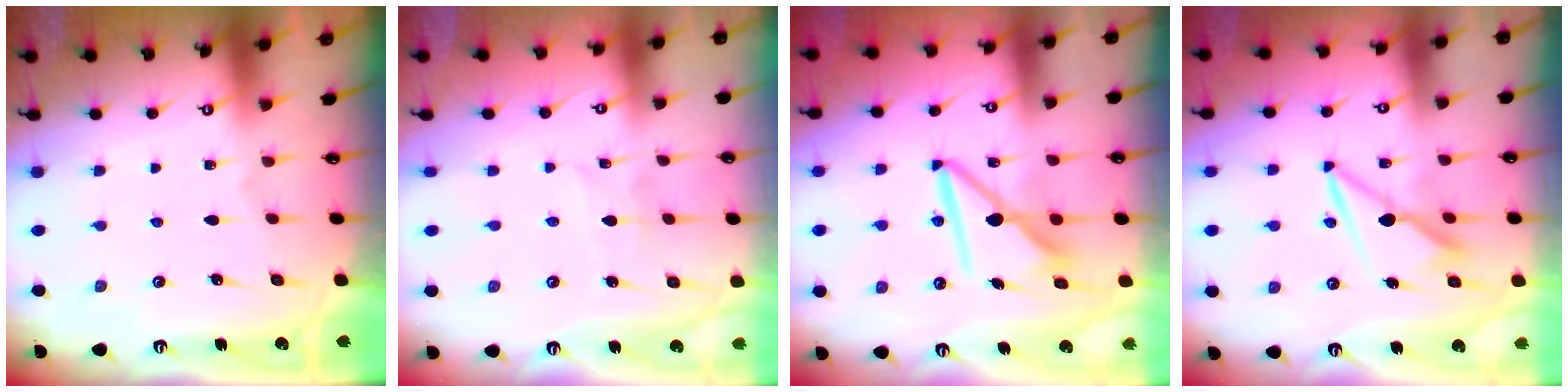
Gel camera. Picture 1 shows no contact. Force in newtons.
{"total": 2.0, "press": 2.0, "slide": 0.2}
{"total": 9.5, "press": 9.4, "slide": 0.7}
{"total": 8.1, "press": 8.1, "slide": 0.3}